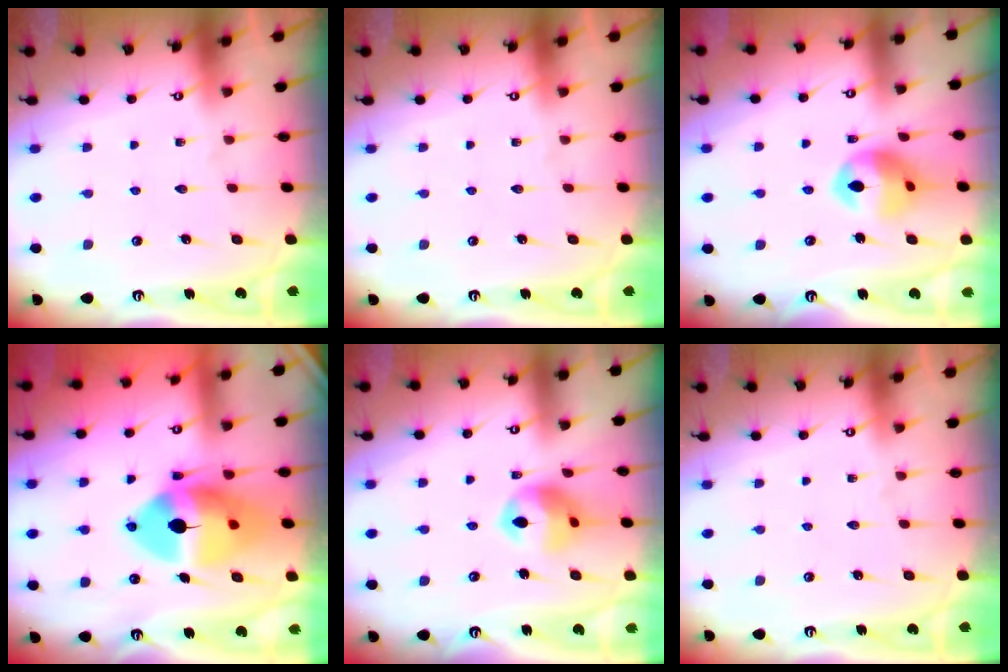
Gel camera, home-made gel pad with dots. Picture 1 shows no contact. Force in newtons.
{"total": 0.0}
{"total": 12.3, "press": 12.1, "slide": 2.1}
{"total": 18.2, "press": 18.0, "slide": 2.7}
{"total": 11.6, "press": 11.5, "slide": 1.7}
{"total": 0.0}